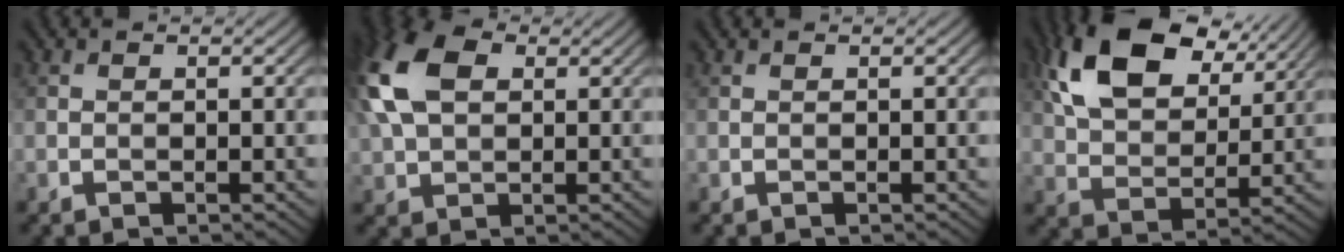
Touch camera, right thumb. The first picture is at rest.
{"total": 11.9, "force": [3.0, 7.5, 8.7], "torque": [-0.235, 0.028, 0.050]}
{"total": 0.0}
{"total": 14.5, "force": [7.3, 8.2, 9.5], "torque": [-0.208, 0.018, 0.136]}